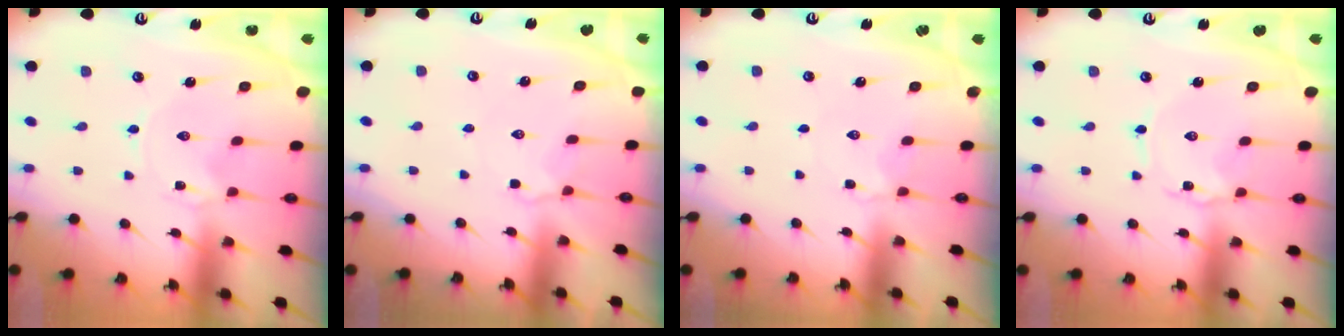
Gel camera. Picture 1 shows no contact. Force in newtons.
{"total": 2.6, "press": 2.5, "slide": 0.7}
{"total": 2.6, "press": 2.5, "slide": 0.5}
{"total": 1.9, "press": 1.9, "slide": 0.3}